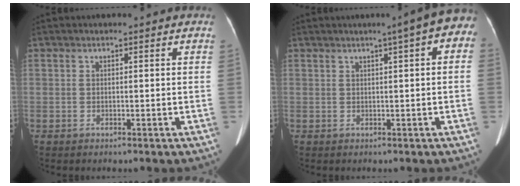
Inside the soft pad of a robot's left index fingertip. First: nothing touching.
{"total": 6.8, "force": [3.4, 1.1, 5.8], "torque": [-0.064, 0.021, 0.027]}